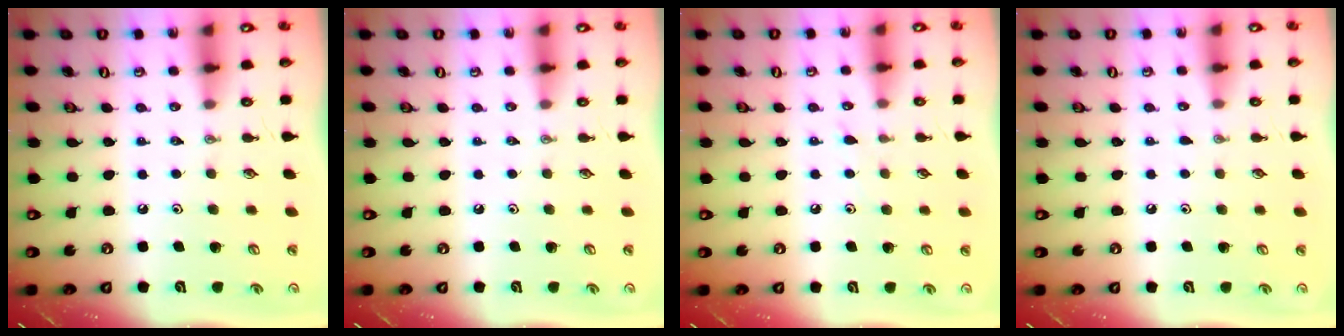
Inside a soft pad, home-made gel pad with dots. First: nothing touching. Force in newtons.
{"total": 0.0}
{"total": 4.2, "press": 4.2, "slide": 0.5}
{"total": 2.8, "press": 2.8, "slide": 0.3}